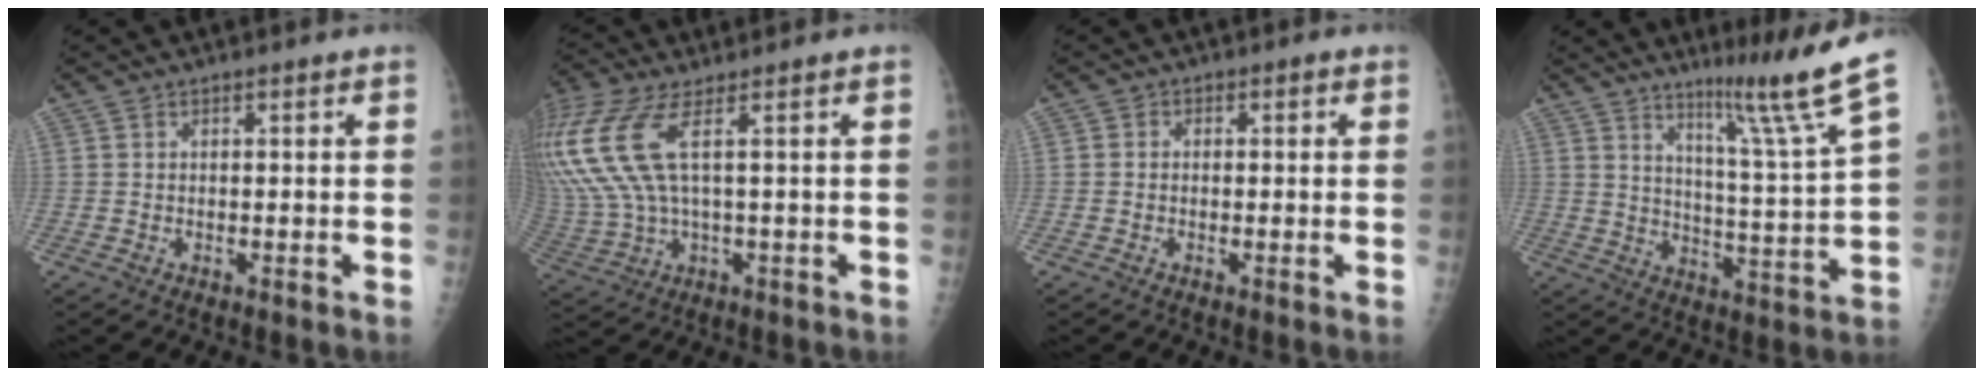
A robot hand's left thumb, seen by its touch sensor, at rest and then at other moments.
{"total": 15.0, "force": [4.5, 5.1, 13.4], "torque": [-0.360, -0.003, 0.096]}
{"total": 1.7, "force": [0.0, 1.5, 0.6], "torque": [0.004, 0.005, -0.007]}
{"total": 13.4, "force": [9.2, -1.5, 9.6], "torque": [-0.142, -0.077, 0.145]}